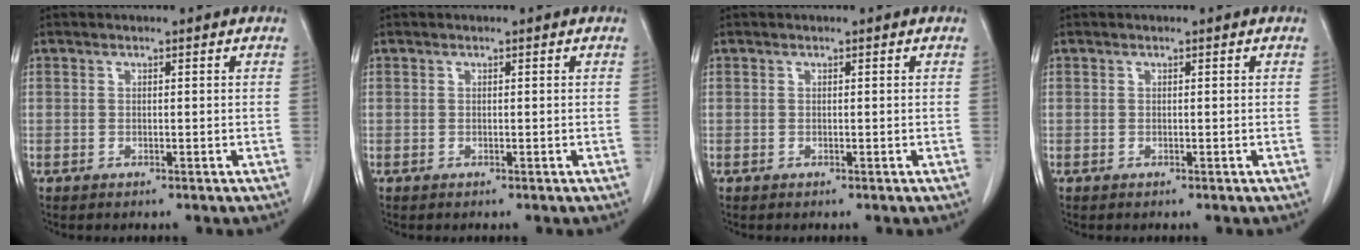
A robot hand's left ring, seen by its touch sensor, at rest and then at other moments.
{"total": 0.0}
{"total": 0.0}
{"total": 0.0}